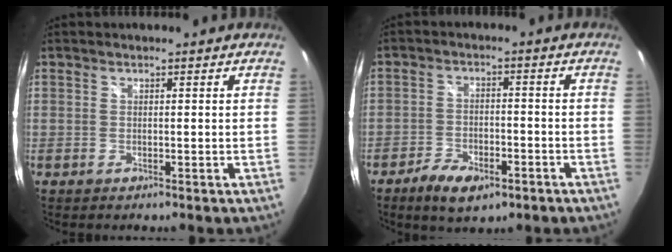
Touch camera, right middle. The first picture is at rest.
{"total": 8.7, "force": [-5.5, 3.9, 5.5], "torque": [-0.129, -0.013, -0.090]}